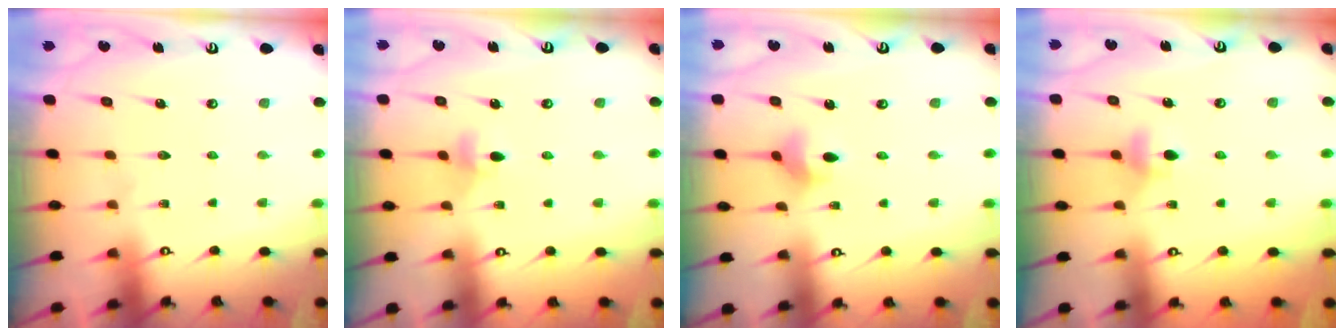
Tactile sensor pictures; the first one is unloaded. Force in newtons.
{"total": 5.4, "press": 5.3, "slide": 0.6}
{"total": 3.9, "press": 3.9, "slide": 0.6}
{"total": 4.3, "press": 4.2, "slide": 0.7}